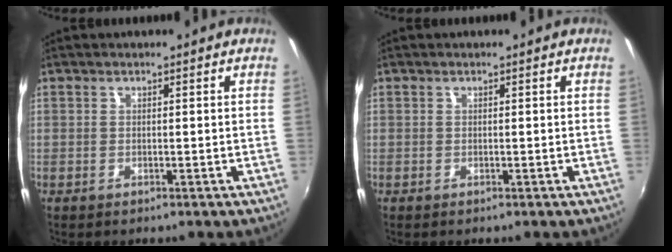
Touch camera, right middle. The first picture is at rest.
{"total": 0.0}